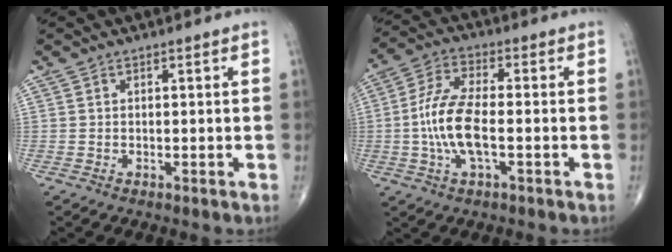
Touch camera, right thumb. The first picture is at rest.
{"total": 10.7, "force": [-1.7, 3.9, 9.8], "torque": [-0.213, 0.017, -0.037]}